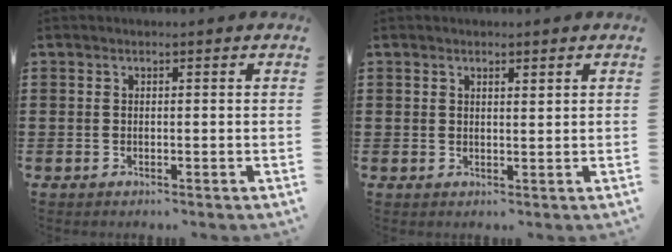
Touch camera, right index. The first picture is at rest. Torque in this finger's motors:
{"motor_torque": [-0.24, 0.11, 0.02, -0.01]}